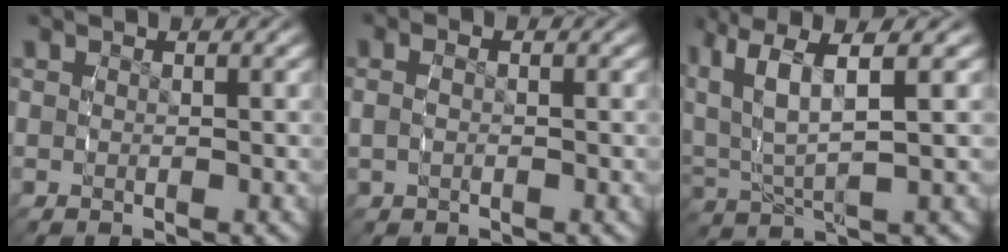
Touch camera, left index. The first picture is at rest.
{"total": 1.2, "force": [-0.1, 0.7, 1.0], "torque": [-0.024, 0.000, 0.002]}
{"total": 6.5, "force": [2.1, 3.7, 4.9], "torque": [-0.119, -0.013, 0.046]}